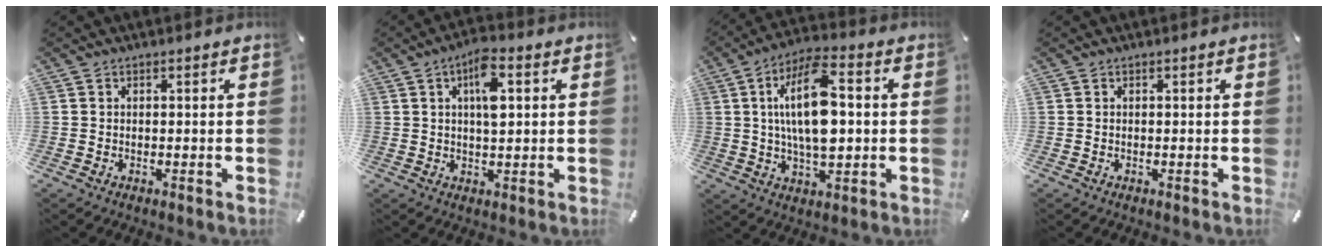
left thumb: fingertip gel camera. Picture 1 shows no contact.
{"total": 7.3, "force": [2.2, 2.7, 6.4], "torque": [-0.107, -0.001, 0.031]}
{"total": 15.2, "force": [1.5, 6.7, 13.6], "torque": [-0.272, -0.002, 0.021]}
{"total": 0.0}